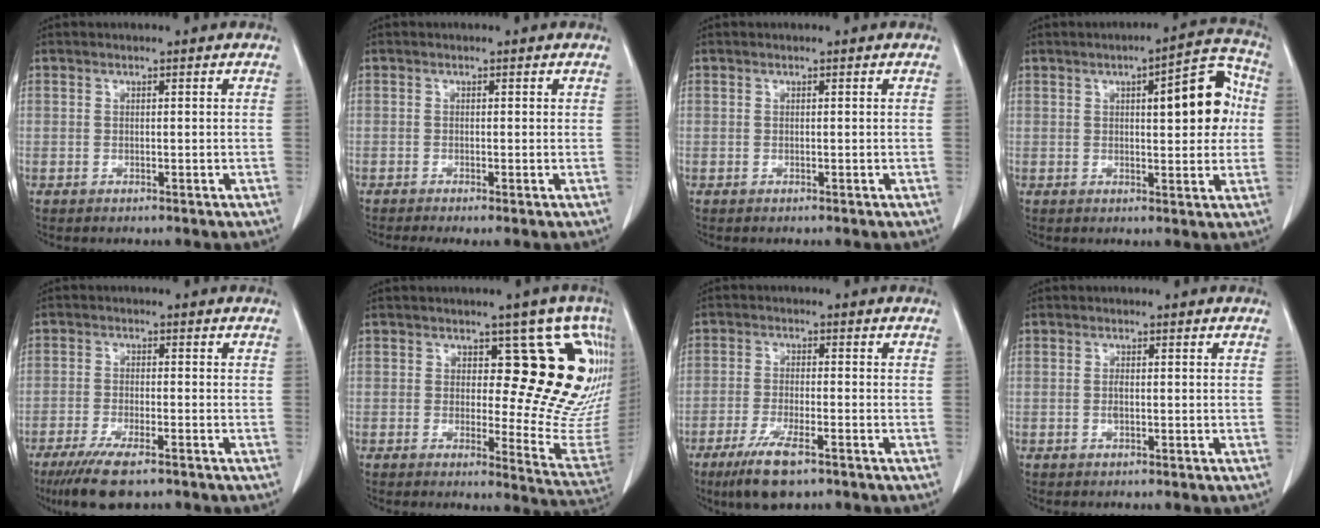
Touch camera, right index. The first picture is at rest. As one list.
[{"total": 0.7, "force": [-0.3, 0.0, 0.7], "torque": [-0.013, -0.002, -0.007]}, {"total": 0.0}, {"total": 10.5, "force": [1.8, 2.9, 9.9], "torque": [-0.123, 0.025, 0.022]}, {"total": 8.1, "force": [-5.8, 1.5, 5.5], "torque": [-0.095, -0.019, -0.094]}, {"total": 18.0, "force": [6.8, 6.9, 15.2], "torque": [-0.153, -0.009, 0.079]}, {"total": 7.6, "force": [-4.9, 1.4, 5.7], "torque": [-0.111, -0.017, -0.083]}, {"total": 1.0, "force": [-0.2, 0.3, 0.9], "torque": [-0.022, 0.000, -0.003]}]